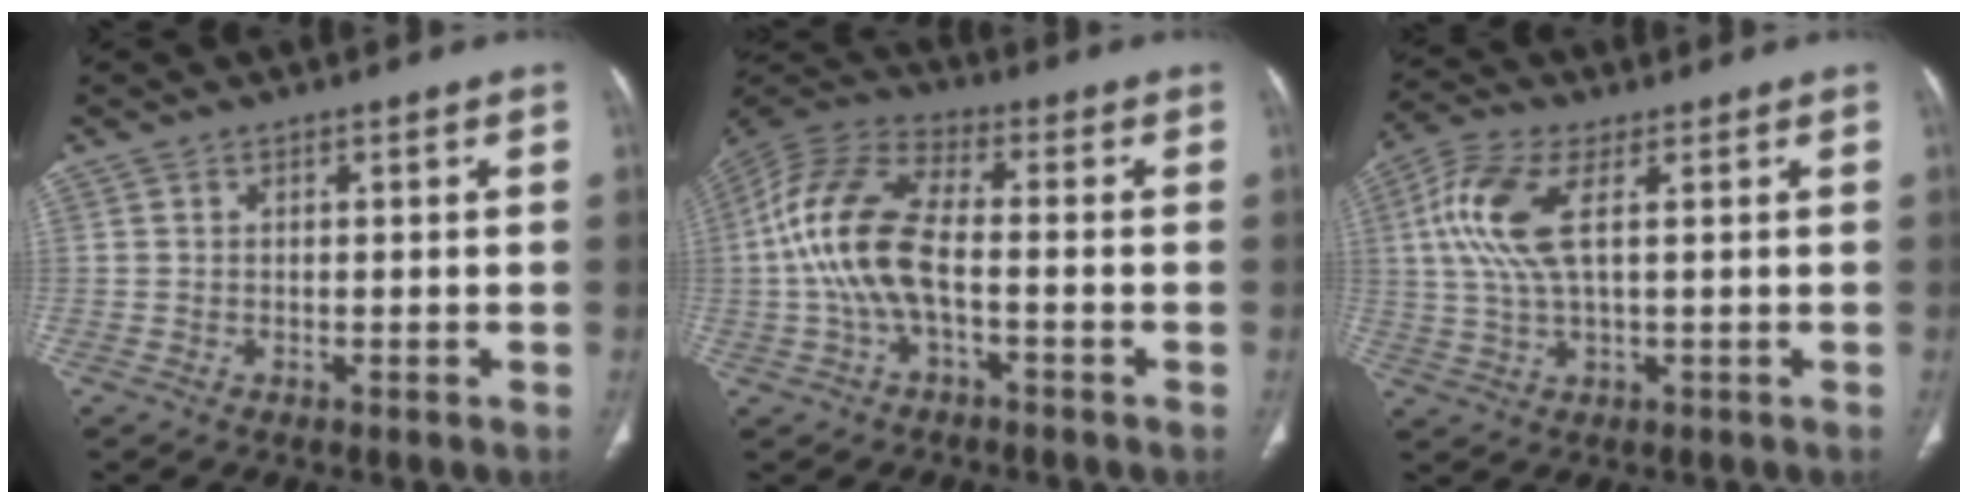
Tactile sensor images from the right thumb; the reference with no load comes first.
{"total": 13.1, "force": [-1.7, 5.9, 11.5], "torque": [-0.255, 0.035, -0.040]}
{"total": 9.8, "force": [2.4, 3.6, 8.8], "torque": [-0.219, 0.009, 0.046]}